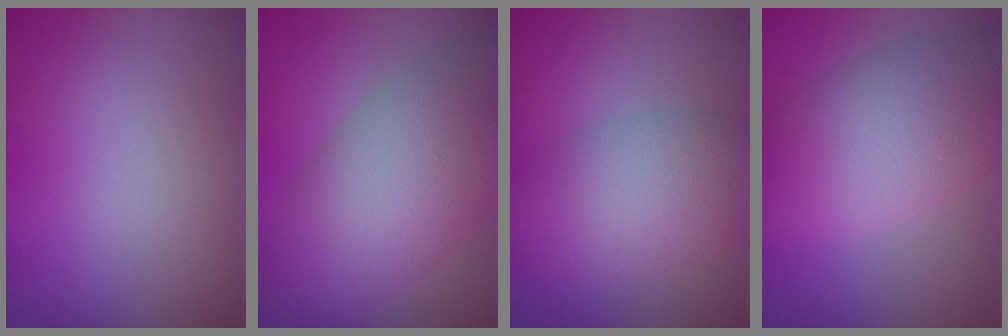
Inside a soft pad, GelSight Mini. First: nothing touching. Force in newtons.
{"total": 9.8, "press": 9.8, "slide": 0.4}
{"total": 6.3, "press": 6.3, "slide": 0.1}
{"total": 8.1, "press": 8.1, "slide": 0.3}